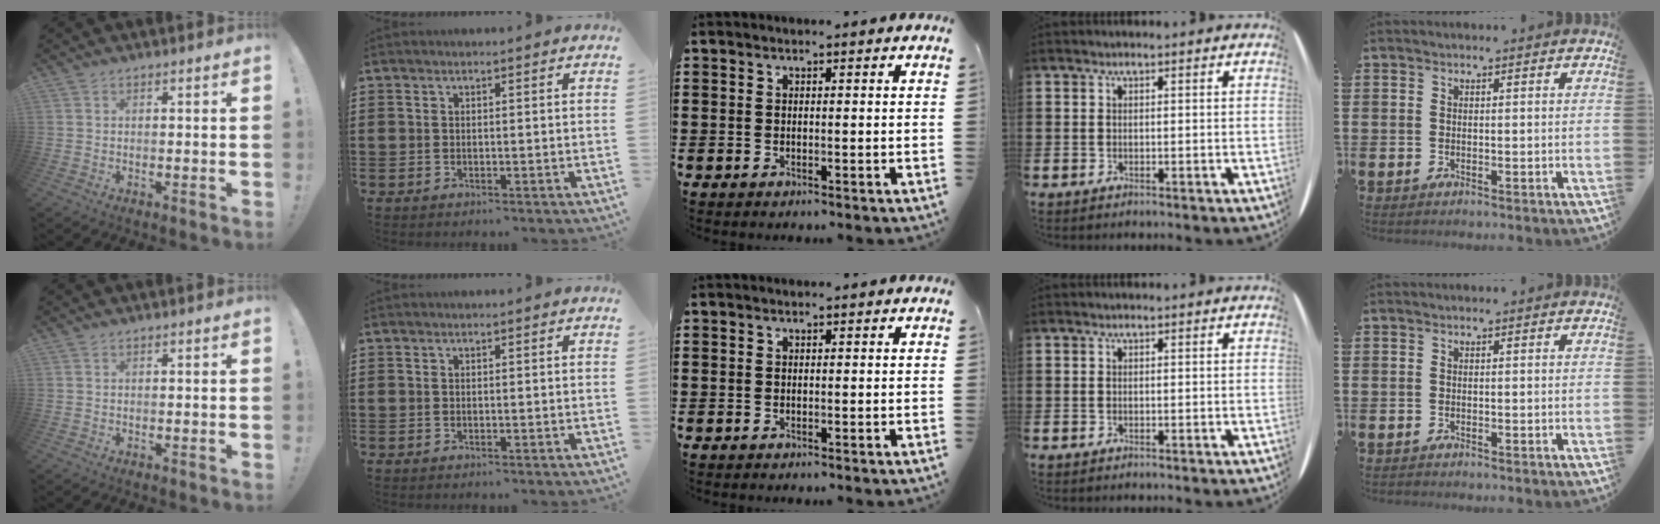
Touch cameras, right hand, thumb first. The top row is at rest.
{}